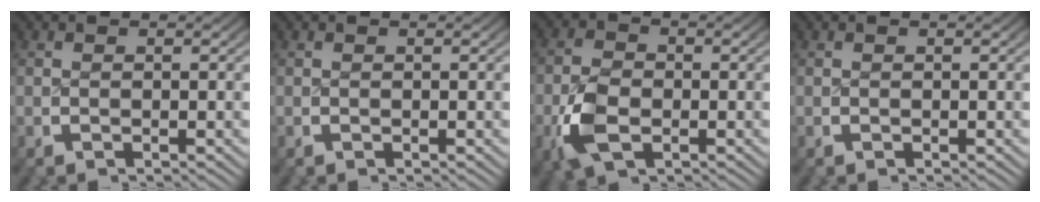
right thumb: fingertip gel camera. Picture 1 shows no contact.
{"total": 0.0}
{"total": 5.1, "force": [-1.6, 3.5, 3.4], "torque": [-0.082, -0.015, -0.025]}
{"total": 1.1, "force": [0.0, -0.8, -0.7], "torque": [0.013, 0.001, 0.002]}